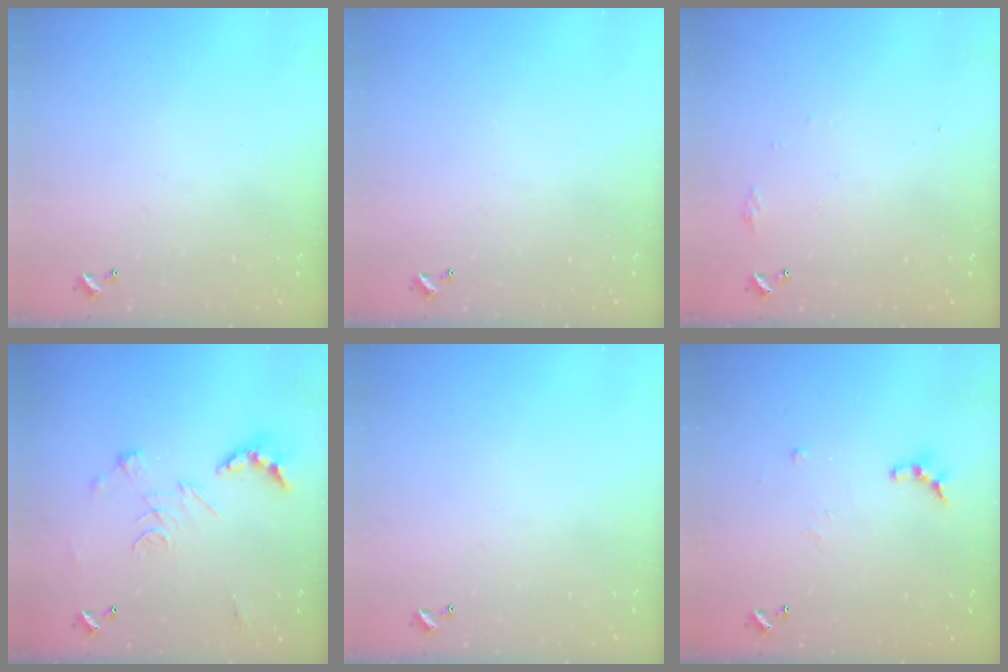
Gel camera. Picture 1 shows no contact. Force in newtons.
{"total": 0.0}
{"total": 4.5, "press": 4.5, "slide": 0.5}
{"total": 2.6, "press": 2.1, "slide": 1.5}
{"total": 0.0}
{"total": 6.7, "press": 6.7, "slide": 0.6}